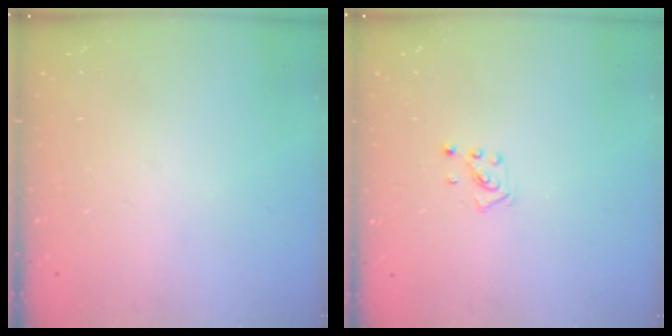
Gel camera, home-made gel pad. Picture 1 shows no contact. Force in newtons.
{"total": 2.2, "press": 2.2, "slide": 0.6}